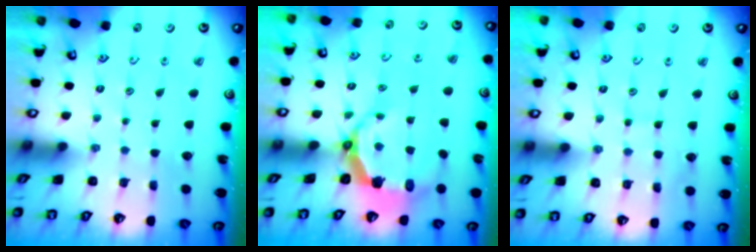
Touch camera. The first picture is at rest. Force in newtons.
{"total": 8.1, "press": 6.4, "slide": 5.0}
{"total": 4.7, "press": 4.6, "slide": 0.6}